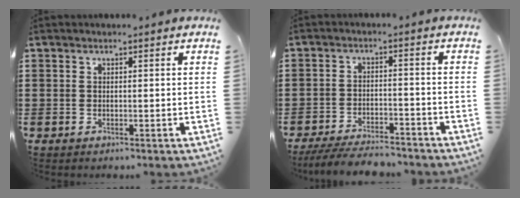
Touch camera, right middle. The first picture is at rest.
{"total": 5.2, "force": [-4.9, 0.6, 1.7], "torque": [-0.032, -0.003, -0.097]}